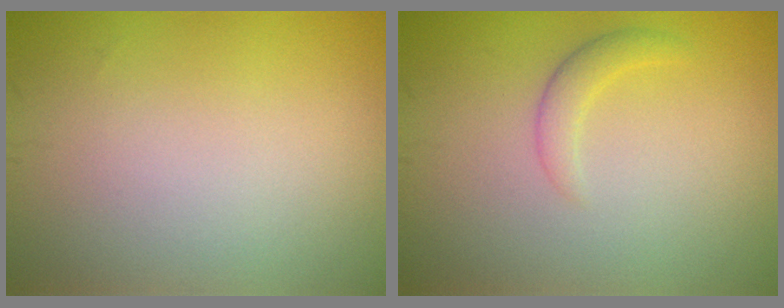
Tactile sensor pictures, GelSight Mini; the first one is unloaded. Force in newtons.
{"total": 1.5, "press": 1.5, "slide": 0.1}